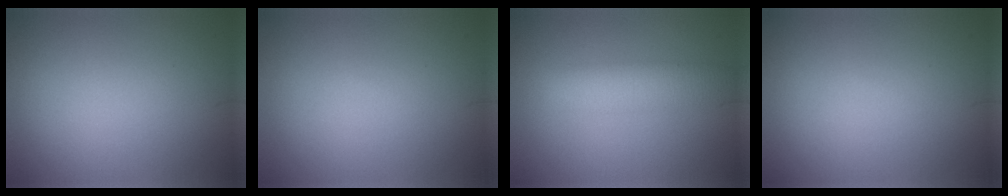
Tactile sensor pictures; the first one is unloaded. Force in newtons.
{"total": 0.0}
{"total": 3.5, "press": 3.5, "slide": 0.1}
{"total": 0.0}